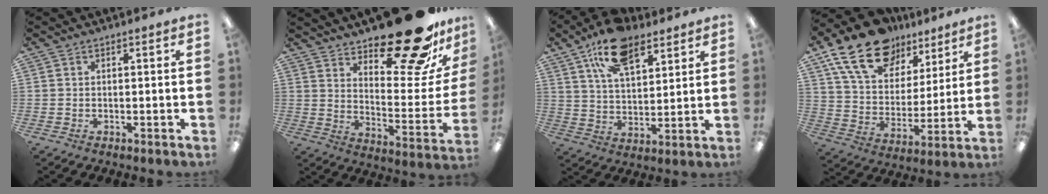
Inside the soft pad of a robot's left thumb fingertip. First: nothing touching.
{"total": 24.5, "force": [19.4, 7.0, 13.3], "torque": [-0.156, -0.143, 0.312]}
{"total": 15.1, "force": [9.5, 7.7, 8.8], "torque": [-0.143, -0.034, 0.170]}
{"total": 19.6, "force": [13.1, 11.2, 9.4], "torque": [-0.180, -0.062, 0.241]}